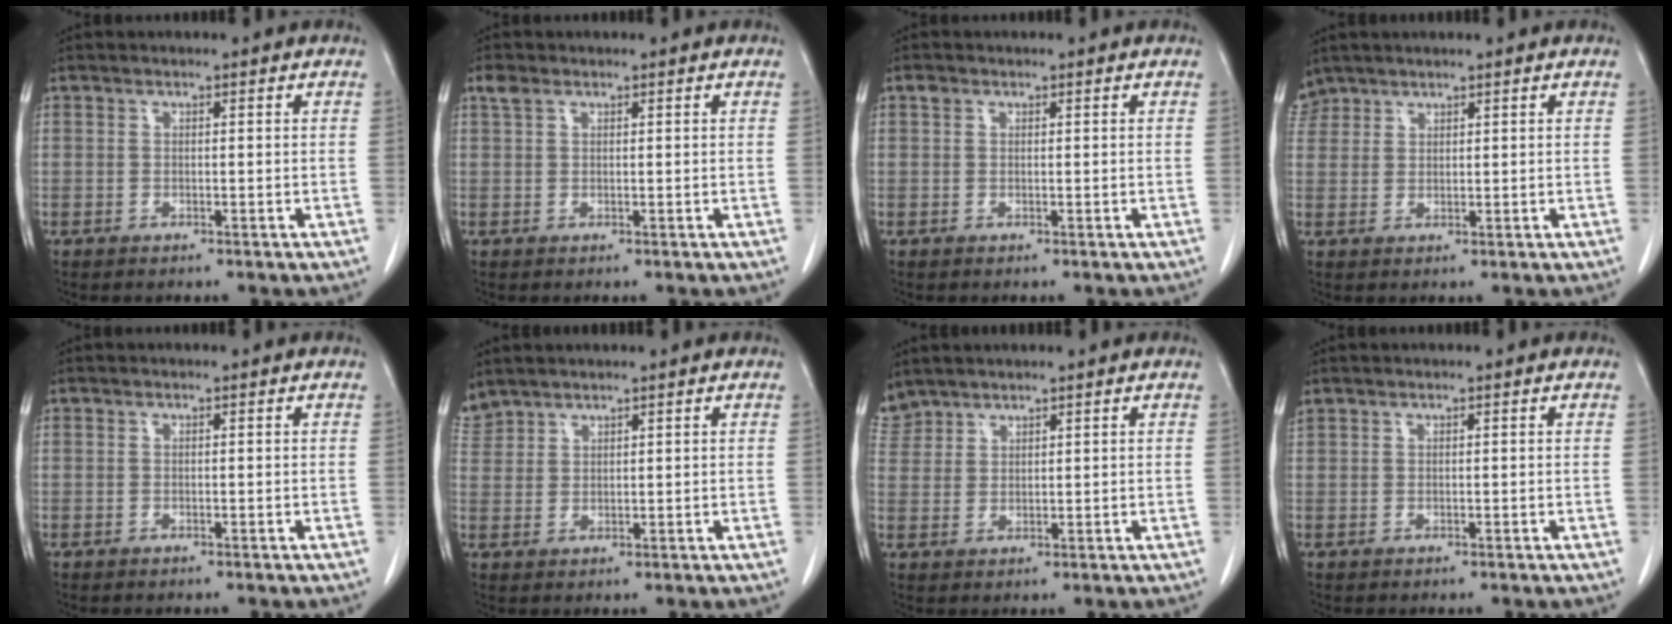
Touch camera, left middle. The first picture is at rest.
{"total": 1.3, "force": [0.9, 0.7, 0.7], "torque": [-0.020, 0.016, 0.020]}
{"total": 0.7, "force": [0.4, 0.5, 0.2], "torque": [-0.004, 0.009, 0.005]}
{"total": 2.9, "force": [2.5, 1.3, -0.3], "torque": [0.008, 0.012, 0.052]}
{"total": 0.0}
{"total": 3.4, "force": [3.2, 0.9, 0.0], "torque": [-0.010, 0.018, 0.071]}
{"total": 3.9, "force": [3.7, 1.3, -0.1], "torque": [-0.004, 0.014, 0.079]}
{"total": 0.7, "force": [0.7, 0.1, 0.2], "torque": [-0.020, 0.018, 0.023]}